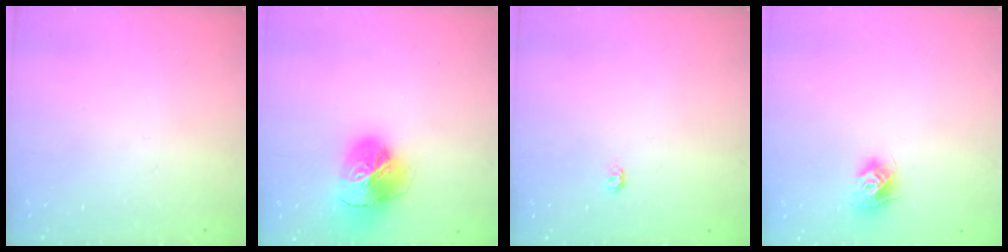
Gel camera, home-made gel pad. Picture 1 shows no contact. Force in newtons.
{"total": 18.2, "press": 18.1, "slide": 2.0}
{"total": 3.5, "press": 3.5, "slide": 0.4}
{"total": 9.1, "press": 9.1, "slide": 0.3}